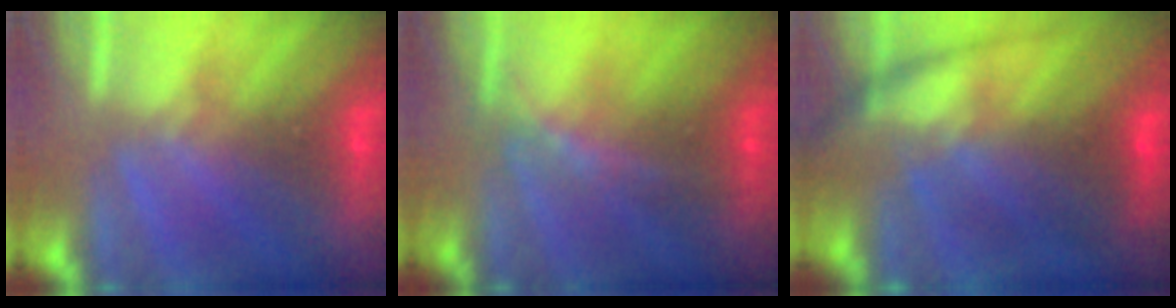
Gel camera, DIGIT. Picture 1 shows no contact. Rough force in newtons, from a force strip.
{"total": 1.6}
{"total": 7.2}